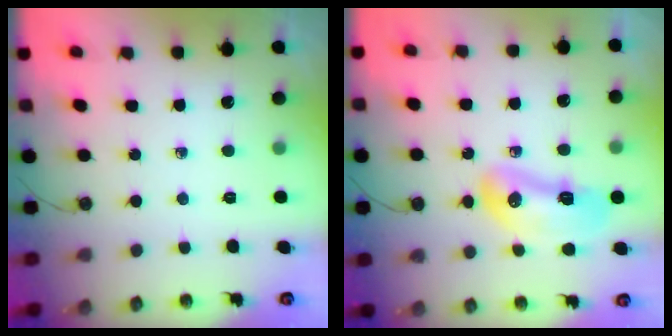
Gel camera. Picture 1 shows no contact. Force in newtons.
{"total": 11.3, "press": 11.2, "slide": 1.1}